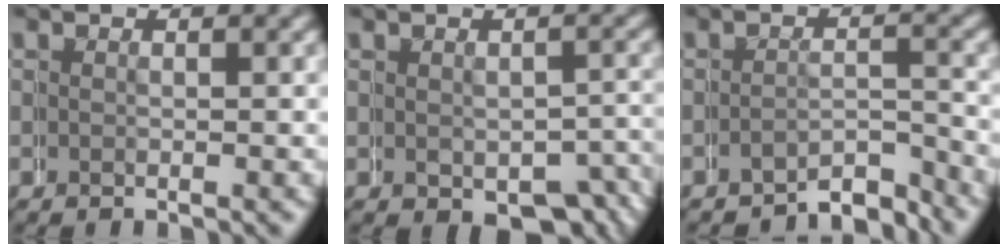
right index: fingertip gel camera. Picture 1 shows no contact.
{"total": 3.8, "force": [-1.5, 2.2, 2.6], "torque": [-0.026, 0.004, -0.028]}
{"total": 3.9, "force": [-3.8, 0.8, 0.2], "torque": [0.006, -0.012, -0.060]}